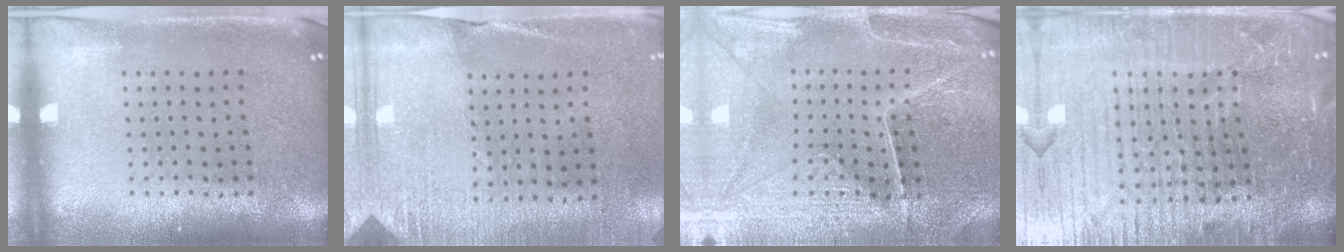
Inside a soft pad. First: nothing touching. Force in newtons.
{"total": 2.7, "press": 2.6, "slide": 0.9}
{"total": 3.4, "press": 3.4, "slide": 0.4}
{"total": 6.5, "press": 5.7, "slide": 3.2}